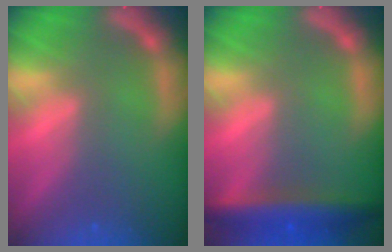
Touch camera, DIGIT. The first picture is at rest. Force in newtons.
{"total": 5.5}